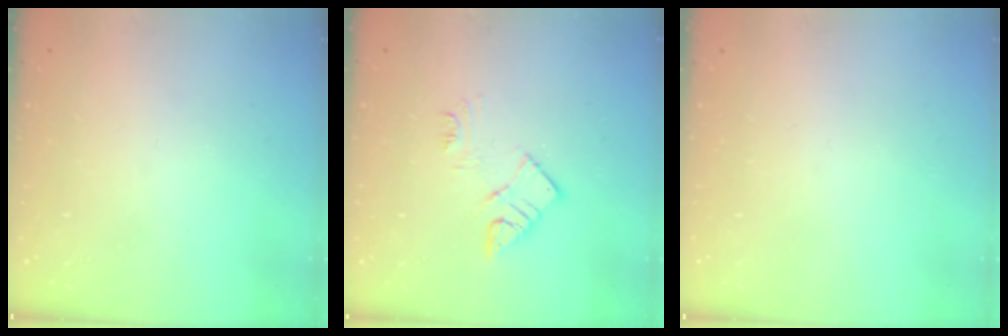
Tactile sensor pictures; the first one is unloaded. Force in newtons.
{"total": 9.7, "press": 9.6, "slide": 0.6}
{"total": 1.8, "press": 1.8, "slide": 0.1}